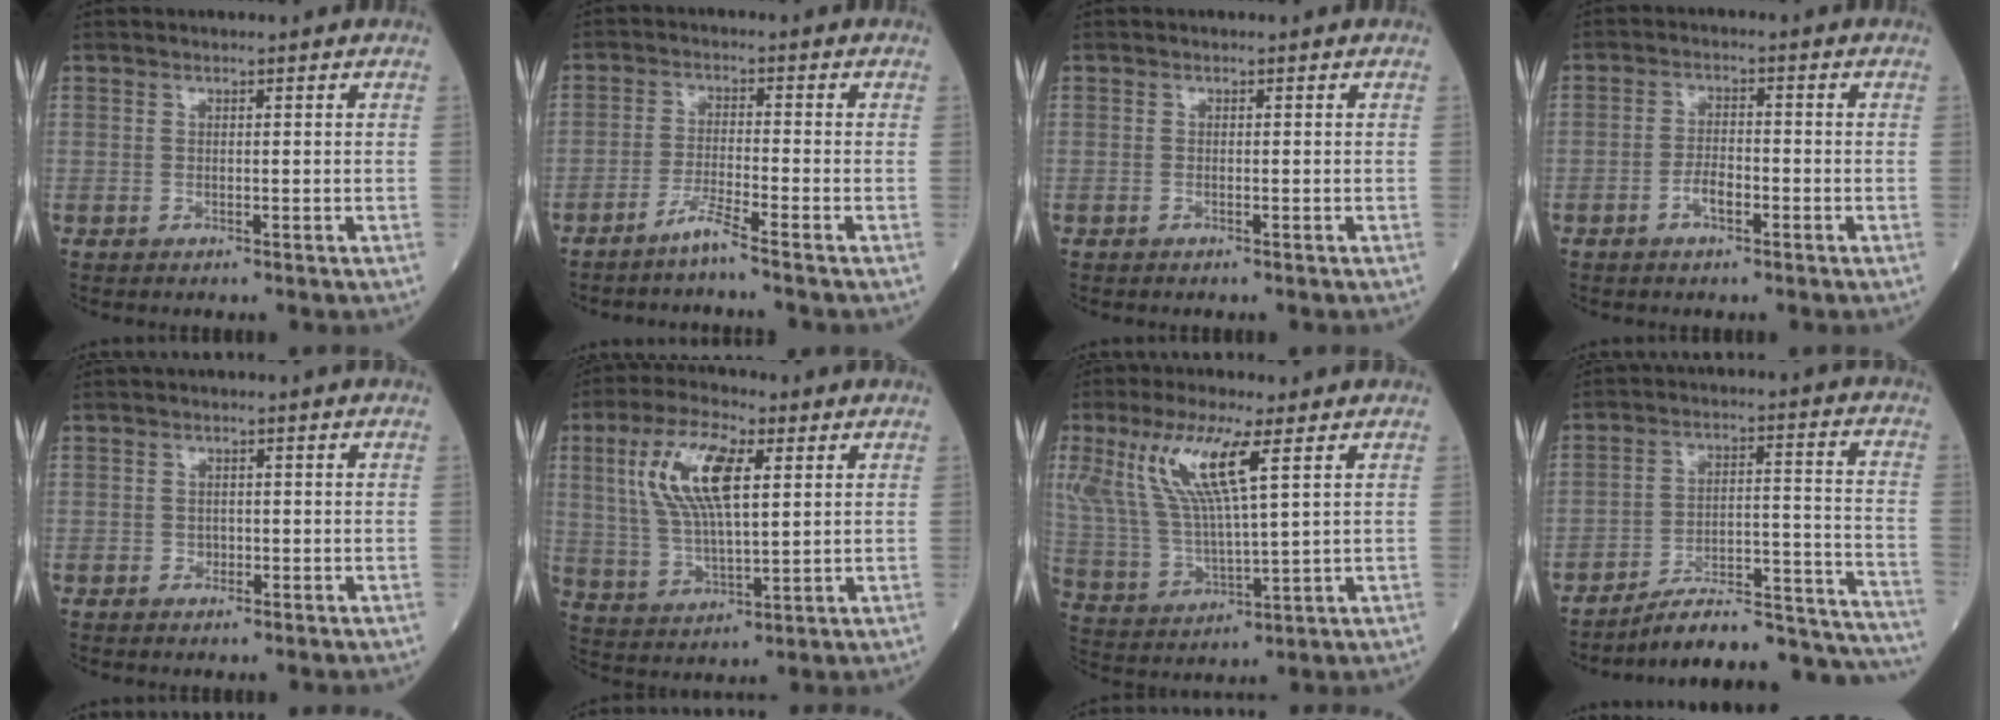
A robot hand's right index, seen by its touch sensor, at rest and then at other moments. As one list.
[{"total": 3.6, "force": [-3.0, -1.0, 1.8], "torque": [-0.042, -0.013, -0.065]}, {"total": 0.0}, {"total": 3.3, "force": [-1.6, 1.2, 2.6], "torque": [-0.046, 0.005, -0.031]}, {"total": 1.0, "force": [-0.5, 0.8, 0.4], "torque": [-0.003, 0.004, -0.009]}, {"total": 12.3, "force": [3.9, 3.7, 11.1], "torque": [-0.237, 0.015, 0.075]}, {"total": 12.8, "force": [5.6, 1.7, 11.4], "torque": [-0.260, 0.006, 0.111]}, {"total": 22.8, "force": [-21.8, 2.3, 6.5], "torque": [-0.037, 0.035, -0.302]}]